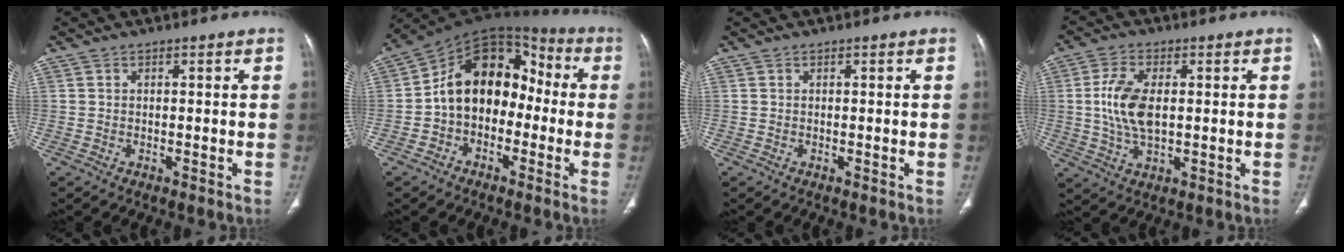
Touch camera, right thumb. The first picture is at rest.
{"total": 15.4, "force": [-1.8, 11.1, 10.5], "torque": [-0.130, 0.063, -0.046]}
{"total": 0.0}
{"total": 9.3, "force": [0.7, 5.0, 7.9], "torque": [-0.166, -0.002, 0.017]}